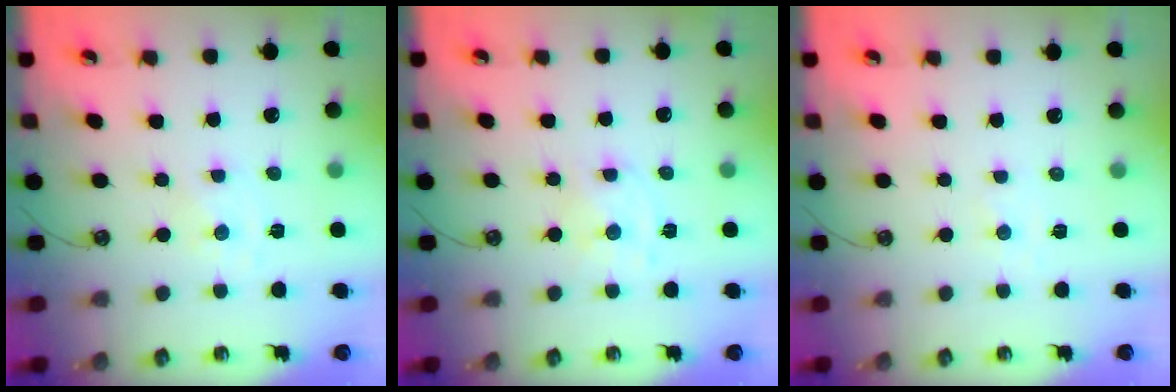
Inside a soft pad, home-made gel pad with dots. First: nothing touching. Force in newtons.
{"total": 2.8, "press": 2.7, "slide": 0.7}
{"total": 1.1, "press": 1.0, "slide": 0.2}